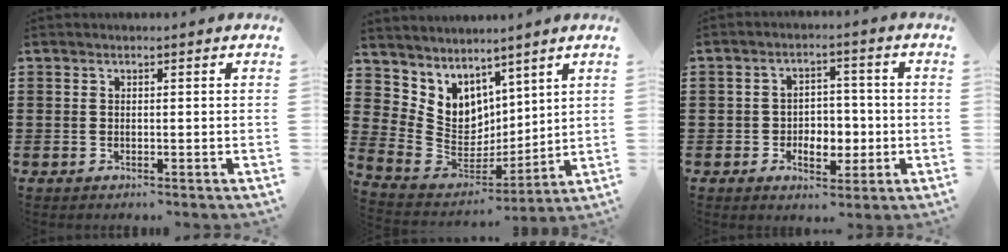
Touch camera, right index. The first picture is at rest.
{"total": 6.1, "force": [3.7, 4.8, 0.0], "torque": [-0.057, -0.054, 0.071]}
{"total": 4.9, "force": [-1.1, 3.7, 3.1], "torque": [-0.055, 0.007, -0.023]}